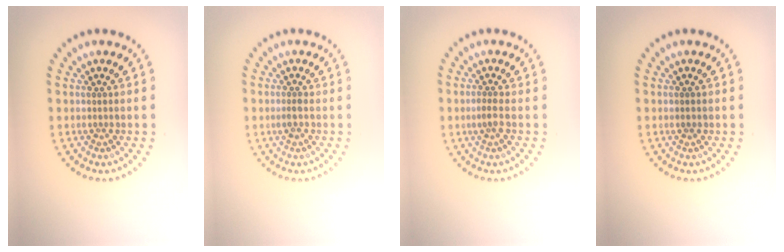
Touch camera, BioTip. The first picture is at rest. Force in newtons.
{"total": 0.9, "press": 0.8, "slide": 0.5}
{"total": 1.2, "press": 1.0, "slide": 0.7}
{"total": 0.6, "press": 0.6, "slide": 0.1}